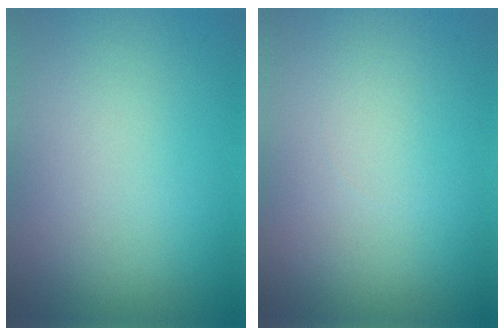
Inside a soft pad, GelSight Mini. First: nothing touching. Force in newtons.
{"total": 0.0}